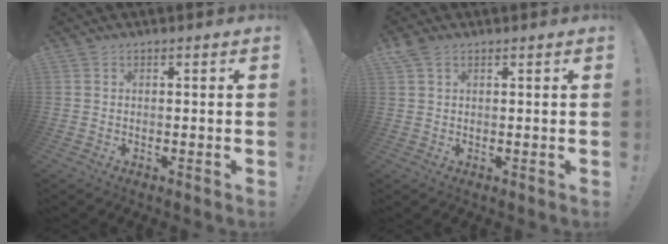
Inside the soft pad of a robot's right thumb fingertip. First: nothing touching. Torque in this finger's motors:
{"motor_torque": [0.02, 0.09, 0.12, 0.05, 0.00]}